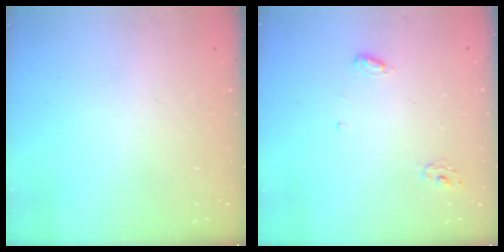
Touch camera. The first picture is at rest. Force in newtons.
{"total": 4.7, "press": 4.7, "slide": 0.4}